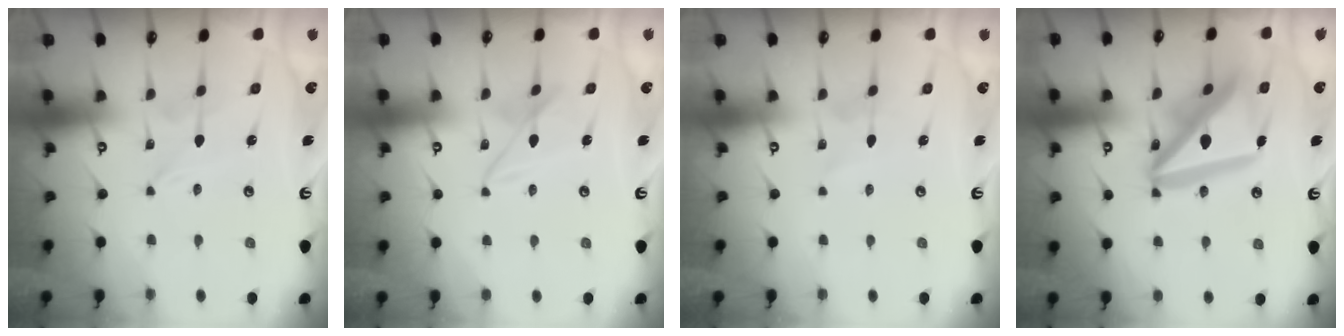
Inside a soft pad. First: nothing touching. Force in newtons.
{"total": 5.9, "press": 5.9, "slide": 0.4}
{"total": 1.1, "press": 1.1, "slide": 0.1}
{"total": 21.0, "press": 20.8, "slide": 2.5}